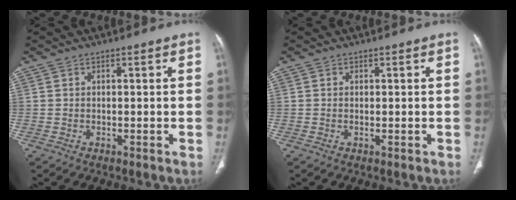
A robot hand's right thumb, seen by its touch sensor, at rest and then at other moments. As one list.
[{"total": 0.0}]